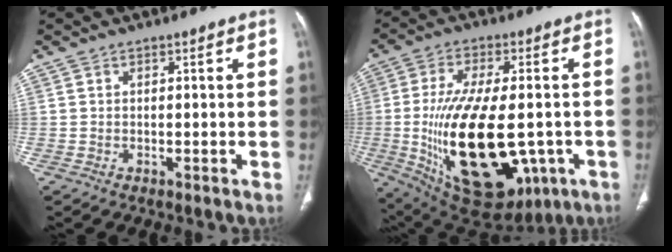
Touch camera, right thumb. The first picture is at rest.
{"total": 26.7, "force": [-4.8, 13.4, 22.6], "torque": [-0.424, -0.023, -0.044]}